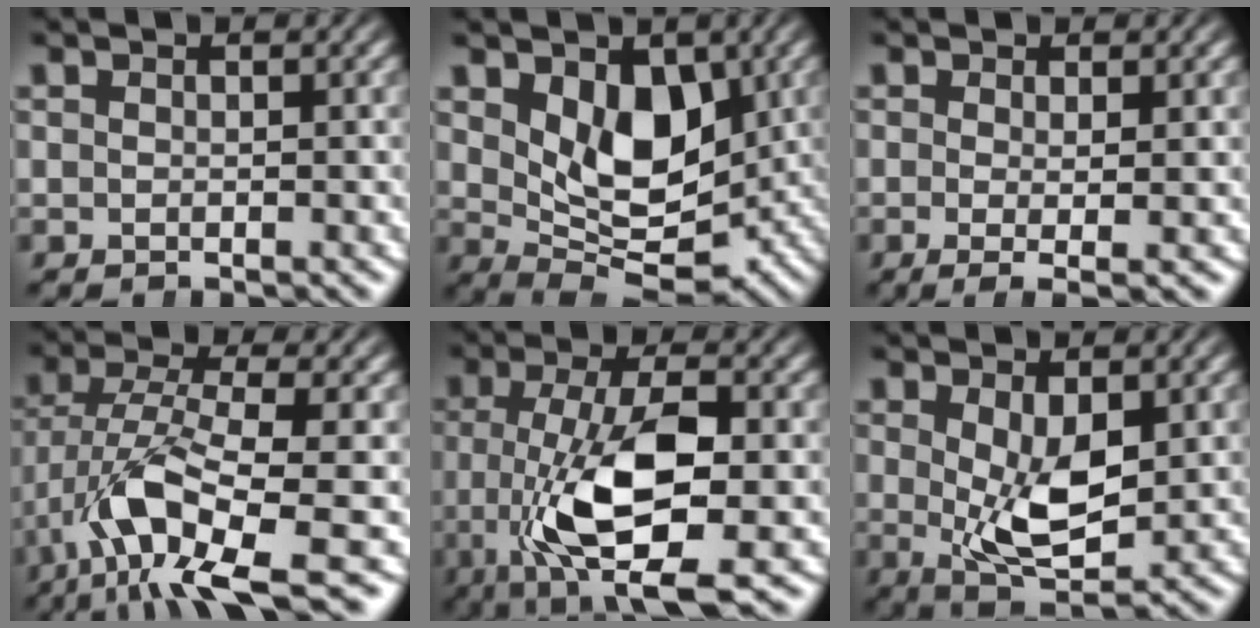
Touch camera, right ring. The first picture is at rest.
{"total": 7.7, "force": [0.9, 4.6, 6.2], "torque": [-0.109, -0.036, 0.028]}
{"total": 2.9, "force": [-1.4, 0.7, 2.4], "torque": [-0.054, -0.023, -0.014]}
{"total": 8.5, "force": [-3.0, 3.3, 7.3], "torque": [-0.153, -0.037, -0.028]}
{"total": 8.8, "force": [-1.4, 3.6, 8.0], "torque": [-0.160, -0.031, -0.008]}
{"total": 5.9, "force": [-0.2, 3.0, 5.1], "torque": [-0.090, -0.027, 0.008]}